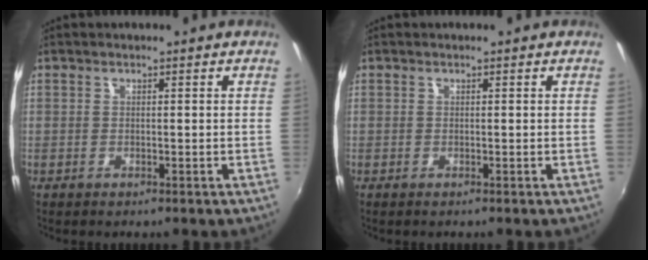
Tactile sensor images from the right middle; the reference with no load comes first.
{"total": 0.0}